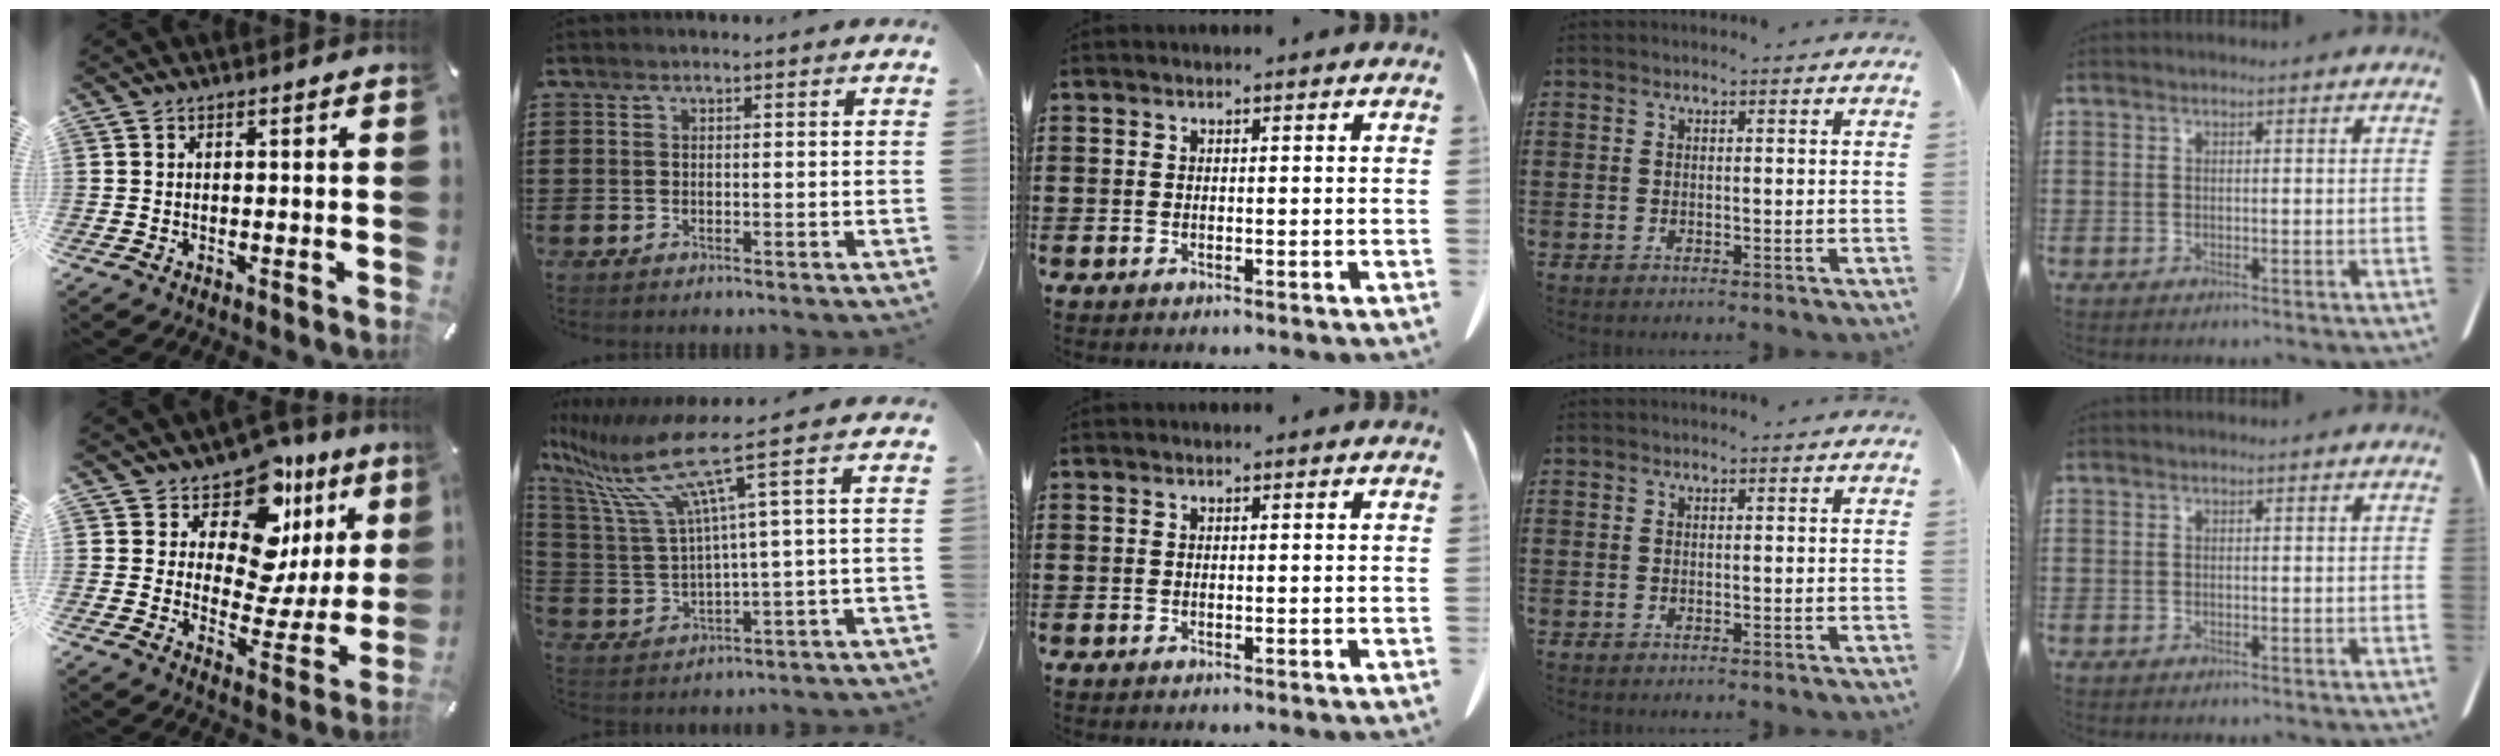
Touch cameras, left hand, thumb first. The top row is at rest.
{"thumb": {"total": 14.5, "force": [9.9, 8.1, 6.9], "torque": [-0.094, -0.098, 0.168]}, "index": {"total": 11.5, "force": [5.9, 0.9, 9.8], "torque": [-0.250, -0.043, 0.080]}}